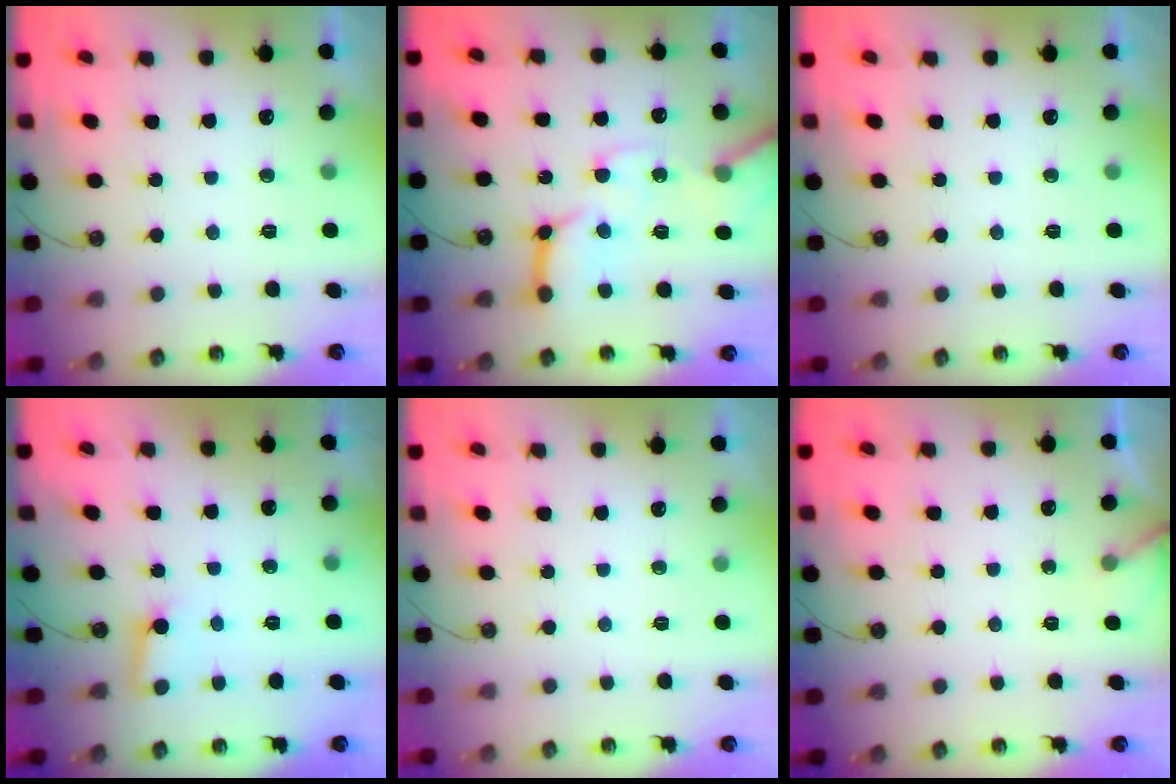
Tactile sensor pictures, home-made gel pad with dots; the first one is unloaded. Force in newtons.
{"total": 15.7, "press": 15.5, "slide": 2.2}
{"total": 0.0}
{"total": 2.9, "press": 2.9, "slide": 0.2}
{"total": 0.0}
{"total": 3.5, "press": 3.5, "slide": 0.4}